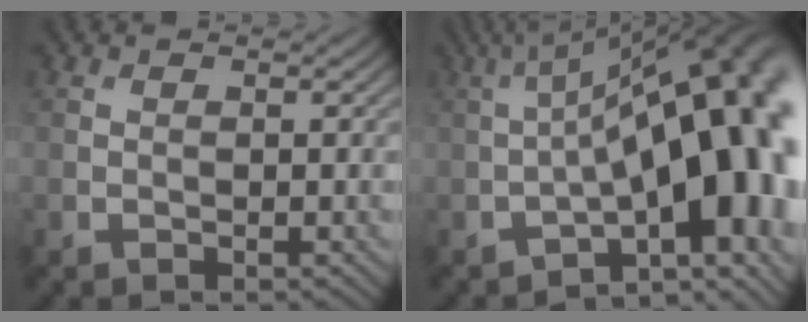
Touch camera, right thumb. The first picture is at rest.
{"total": 19.2, "force": [-3.3, 7.3, 17.4], "torque": [-0.216, 0.006, -0.040]}